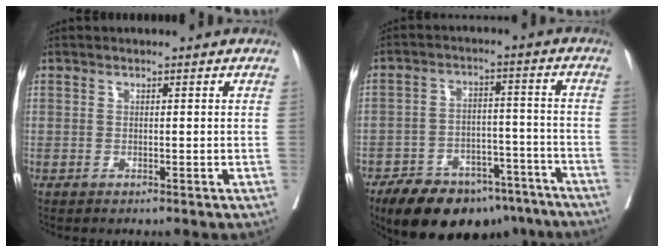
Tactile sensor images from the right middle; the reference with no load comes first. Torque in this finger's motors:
{"motor_torque": [1.07, -1.07, 0.45, 0.09]}